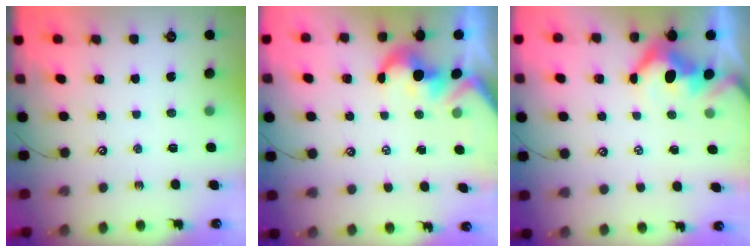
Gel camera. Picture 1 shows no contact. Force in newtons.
{"total": 1.9, "press": 1.8, "slide": 0.7}
{"total": 2.0, "press": 1.8, "slide": 0.9}